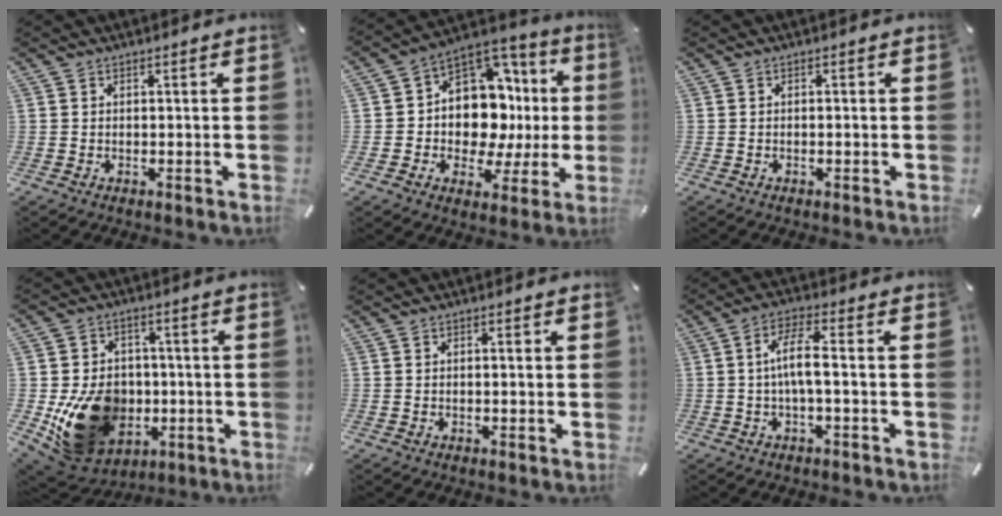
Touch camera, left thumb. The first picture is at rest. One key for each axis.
{"total": 14.2, "fx": 1.8, "fy": 11.3, "fz": 8.5, "tx": -0.114, "ty": -0.039, "tz": 0.036}
{"total": 0.8, "fx": -0.4, "fy": 0.1, "fz": 0.7, "tx": -0.012, "ty": -0.001, "tz": -0.006}
{"total": 17.2, "fx": -3.3, "fy": 14.0, "fz": 9.5, "tx": -0.165, "ty": 0.007, "tz": -0.044}
{"total": 0.9, "fx": -0.1, "fy": 0.2, "fz": 0.9, "tx": -0.018, "ty": 0.000, "tz": -0.003}
{"total": 7.7, "fx": -0.3, "fy": 1.7, "fz": 7.5, "tx": -0.149, "ty": 0.003, "tz": -0.011}